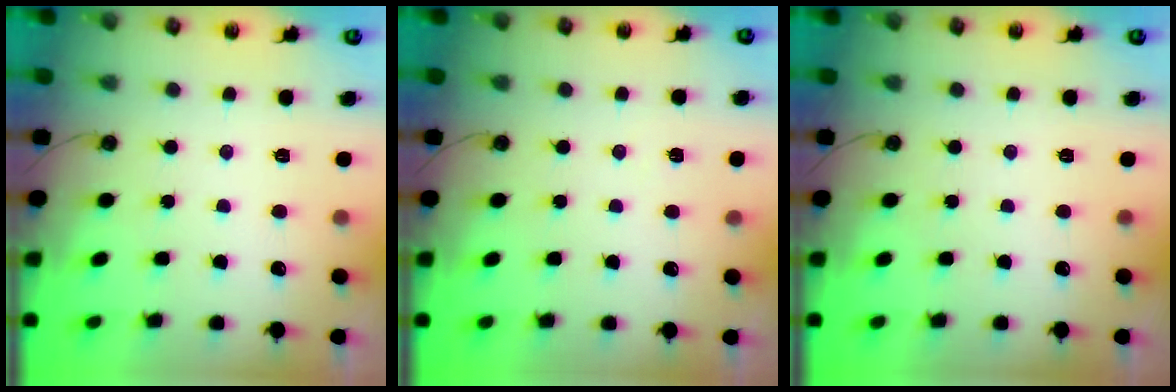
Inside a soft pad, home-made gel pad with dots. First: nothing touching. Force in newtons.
{"total": 5.4, "press": 3.6, "slide": 4.0}
{"total": 0.0}